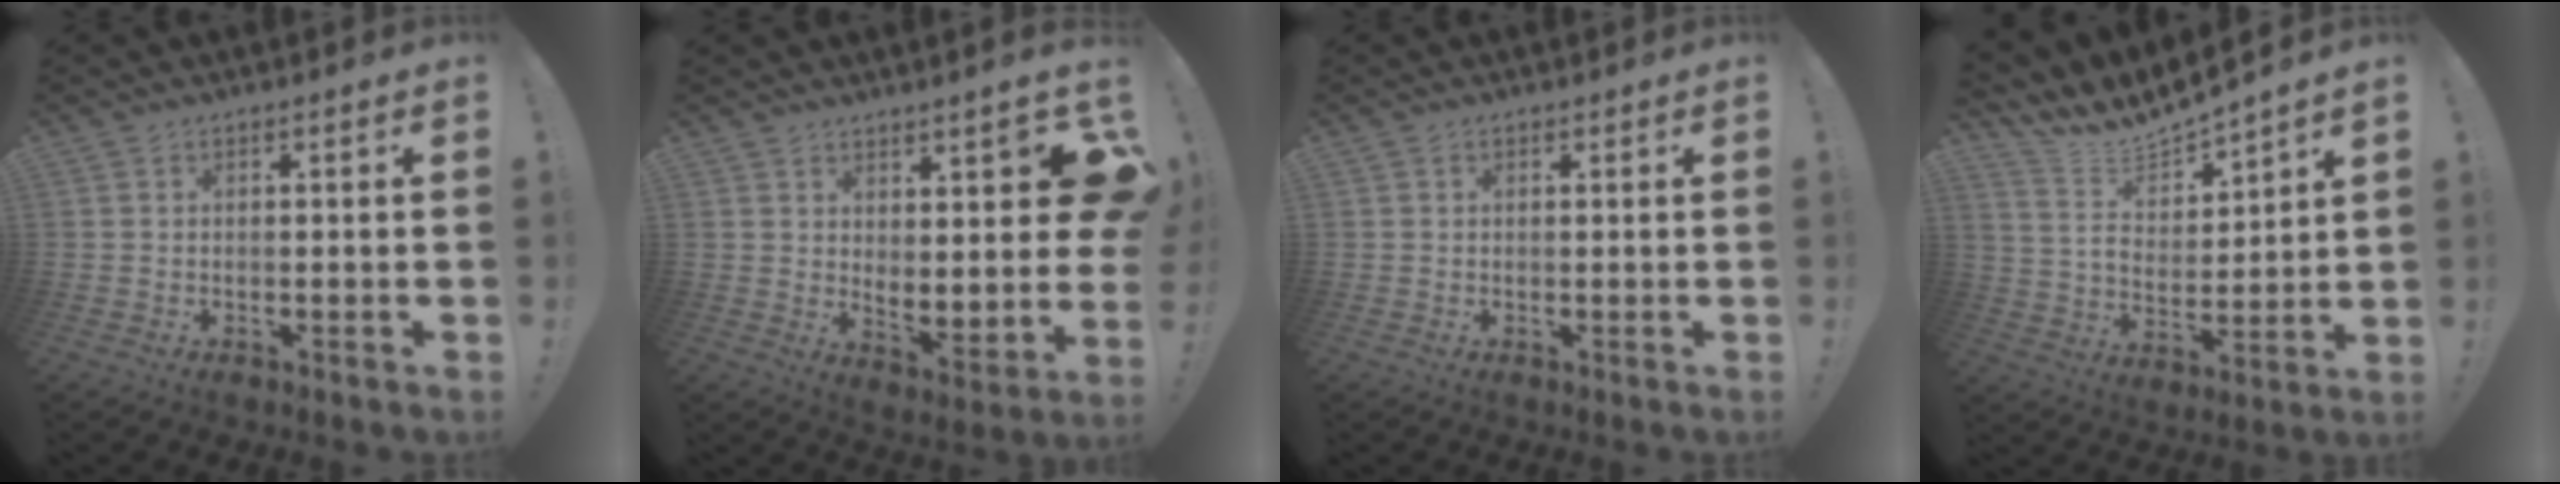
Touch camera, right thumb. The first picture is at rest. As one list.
[{"total": 9.5, "force": [6.4, 2.5, 6.5], "torque": [-0.084, -0.064, 0.113]}, {"total": 0.0}, {"total": 9.6, "force": [9.4, 1.5, 1.5], "torque": [-0.063, -0.090, 0.169]}]